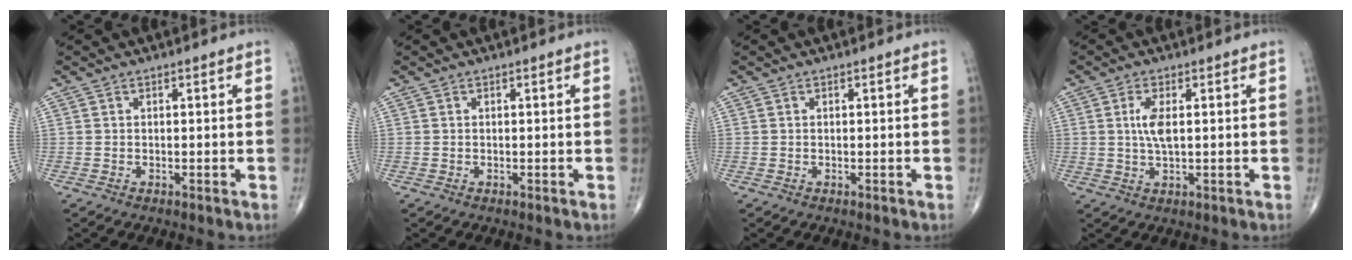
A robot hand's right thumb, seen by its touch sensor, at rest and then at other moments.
{"total": 0.0}
{"total": 0.0}
{"total": 4.6, "force": [0.8, 1.8, 4.2], "torque": [-0.090, -0.003, 0.017]}